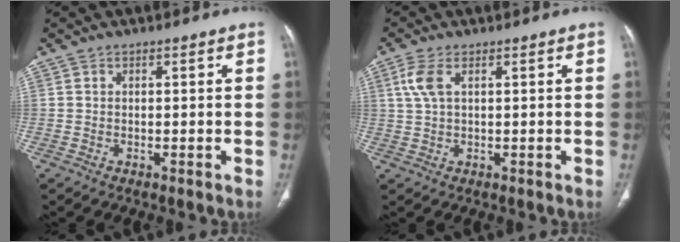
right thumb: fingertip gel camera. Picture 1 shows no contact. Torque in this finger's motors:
{"motor_torque": [-0.05, 0.06, 0.27, -0.26, 0.09]}